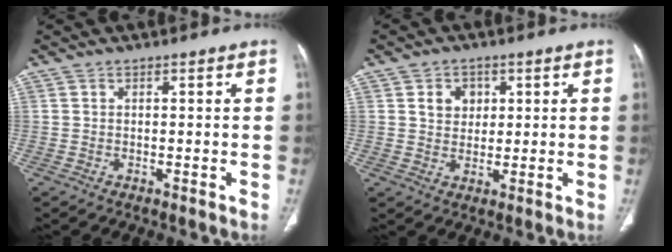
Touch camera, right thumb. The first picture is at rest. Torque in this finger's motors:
{"motor_torque": [0.11, 0.27, 0.17, 0.02, -0.02]}